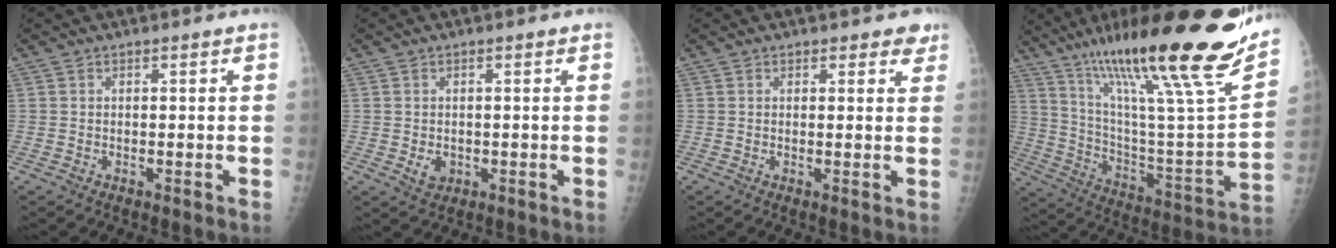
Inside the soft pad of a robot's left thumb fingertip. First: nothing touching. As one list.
[{"total": 2.6, "force": [-0.3, 2.1, 1.4], "torque": [-0.014, -0.001, 0.004]}, {"total": 2.6, "force": [2.0, 1.5, 0.9], "torque": [0.020, -0.008, 0.018]}, {"total": 32.6, "force": [22.2, 3.5, 23.5], "torque": [-0.361, -0.076, 0.362]}]